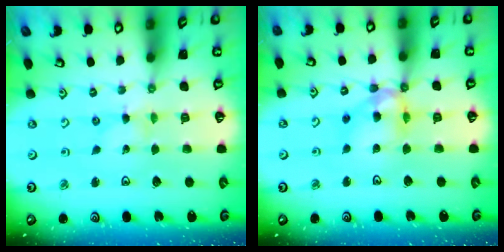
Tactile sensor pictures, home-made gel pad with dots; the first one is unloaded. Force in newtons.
{"total": 12.6, "press": 12.5, "slide": 1.2}